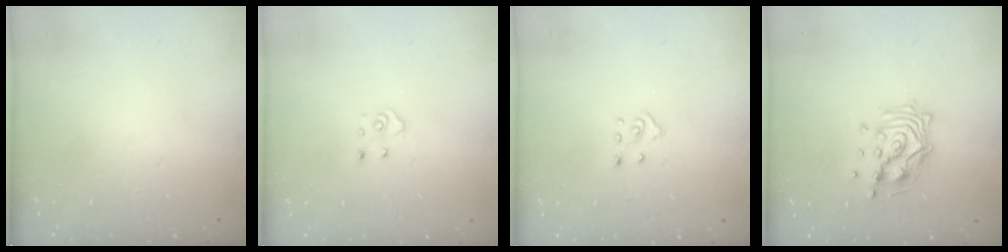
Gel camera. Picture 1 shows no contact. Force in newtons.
{"total": 4.0, "press": 4.0, "slide": 0.4}
{"total": 3.9, "press": 3.8, "slide": 0.3}
{"total": 12.0, "press": 12.0, "slide": 0.9}